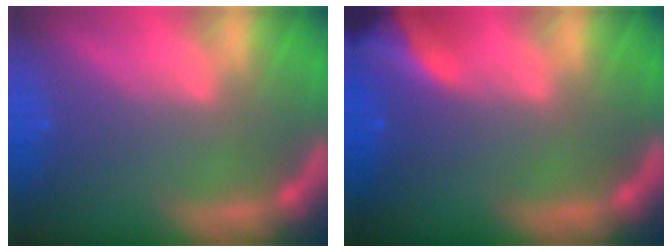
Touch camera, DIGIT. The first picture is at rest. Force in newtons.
{"total": 6.9}